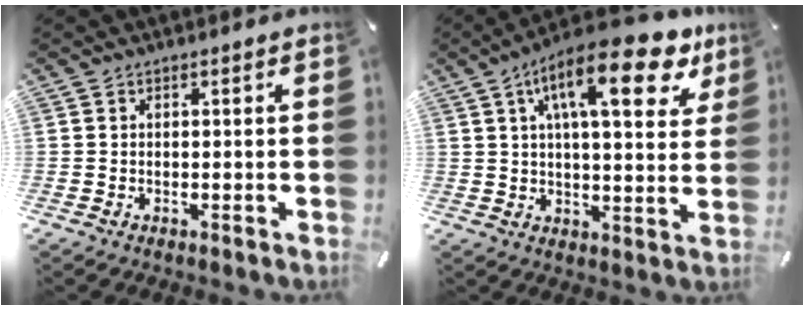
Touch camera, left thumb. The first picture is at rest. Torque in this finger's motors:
{"motor_torque": [2.41, 2.60, 1.58, -1.18, 0.60]}